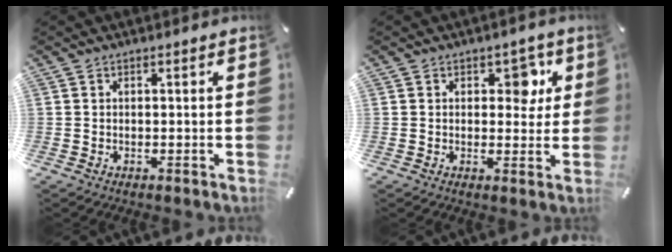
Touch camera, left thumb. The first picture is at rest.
{"total": 6.0, "force": [2.2, 4.1, 3.8], "torque": [-0.028, -0.008, 0.026]}